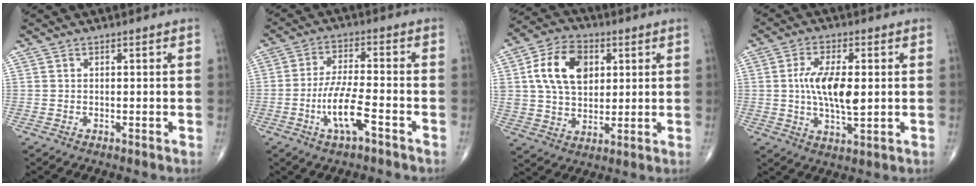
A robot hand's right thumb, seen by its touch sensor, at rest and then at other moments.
{"total": 8.7, "force": [-3.8, 2.3, 7.5], "torque": [-0.153, 0.022, -0.069]}
{"total": 14.0, "force": [3.7, 9.6, 9.4], "torque": [-0.146, 0.000, 0.065]}
{"total": 10.0, "force": [0.5, 3.9, 9.2], "torque": [-0.172, -0.010, 0.009]}